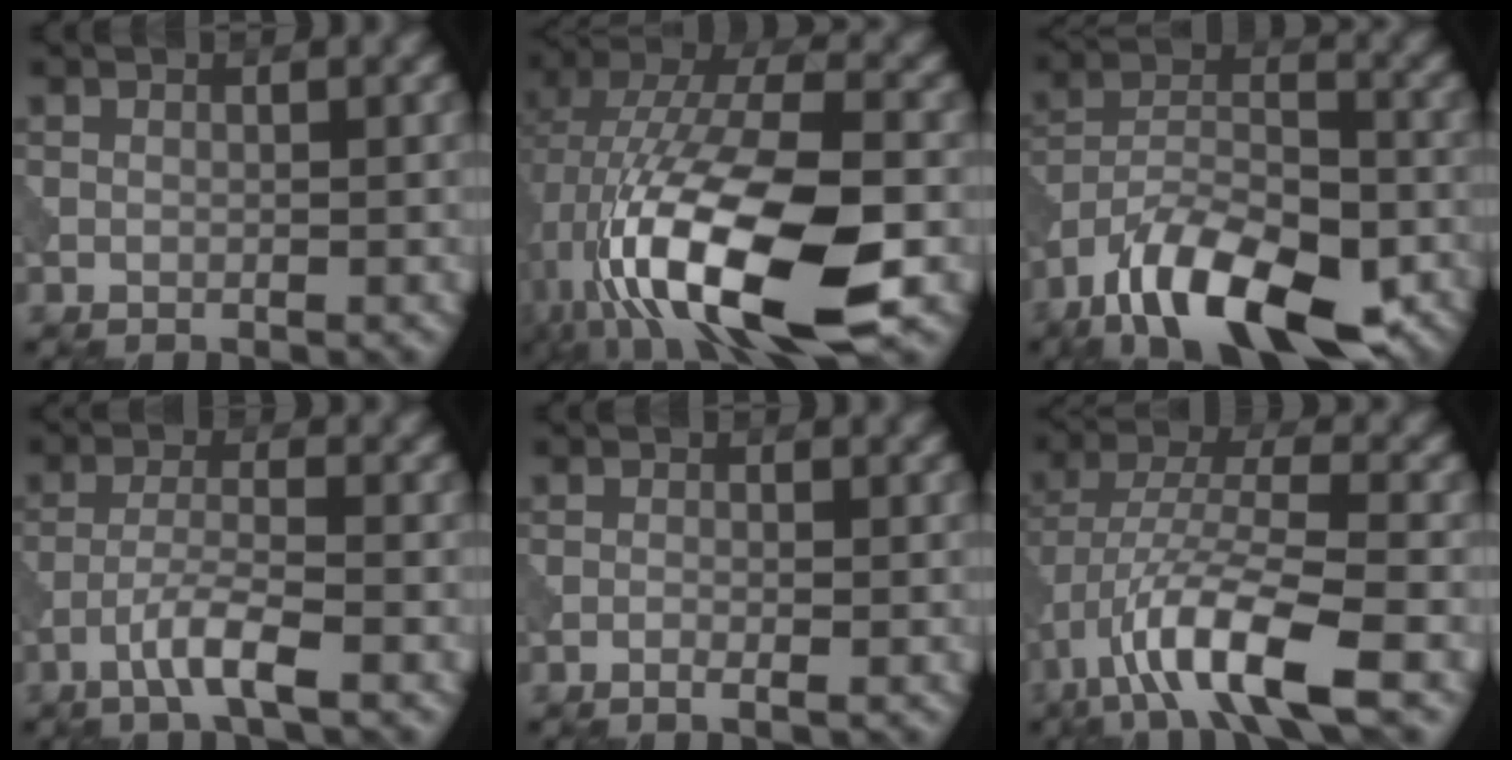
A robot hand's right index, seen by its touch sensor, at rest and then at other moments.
{"total": 16.3, "force": [-4.2, 6.8, 14.2], "torque": [-0.265, 0.003, -0.070]}
{"total": 12.7, "force": [-8.7, 5.0, 7.9], "torque": [-0.137, 0.007, -0.152]}
{"total": 3.6, "force": [-2.1, 0.3, 2.9], "torque": [-0.056, 0.010, -0.049]}
{"total": 0.8, "force": [-0.4, 0.1, 0.7], "torque": [-0.012, 0.000, -0.008]}
{"total": 9.4, "force": [-4.7, 2.5, 7.7], "torque": [-0.136, 0.009, -0.092]}